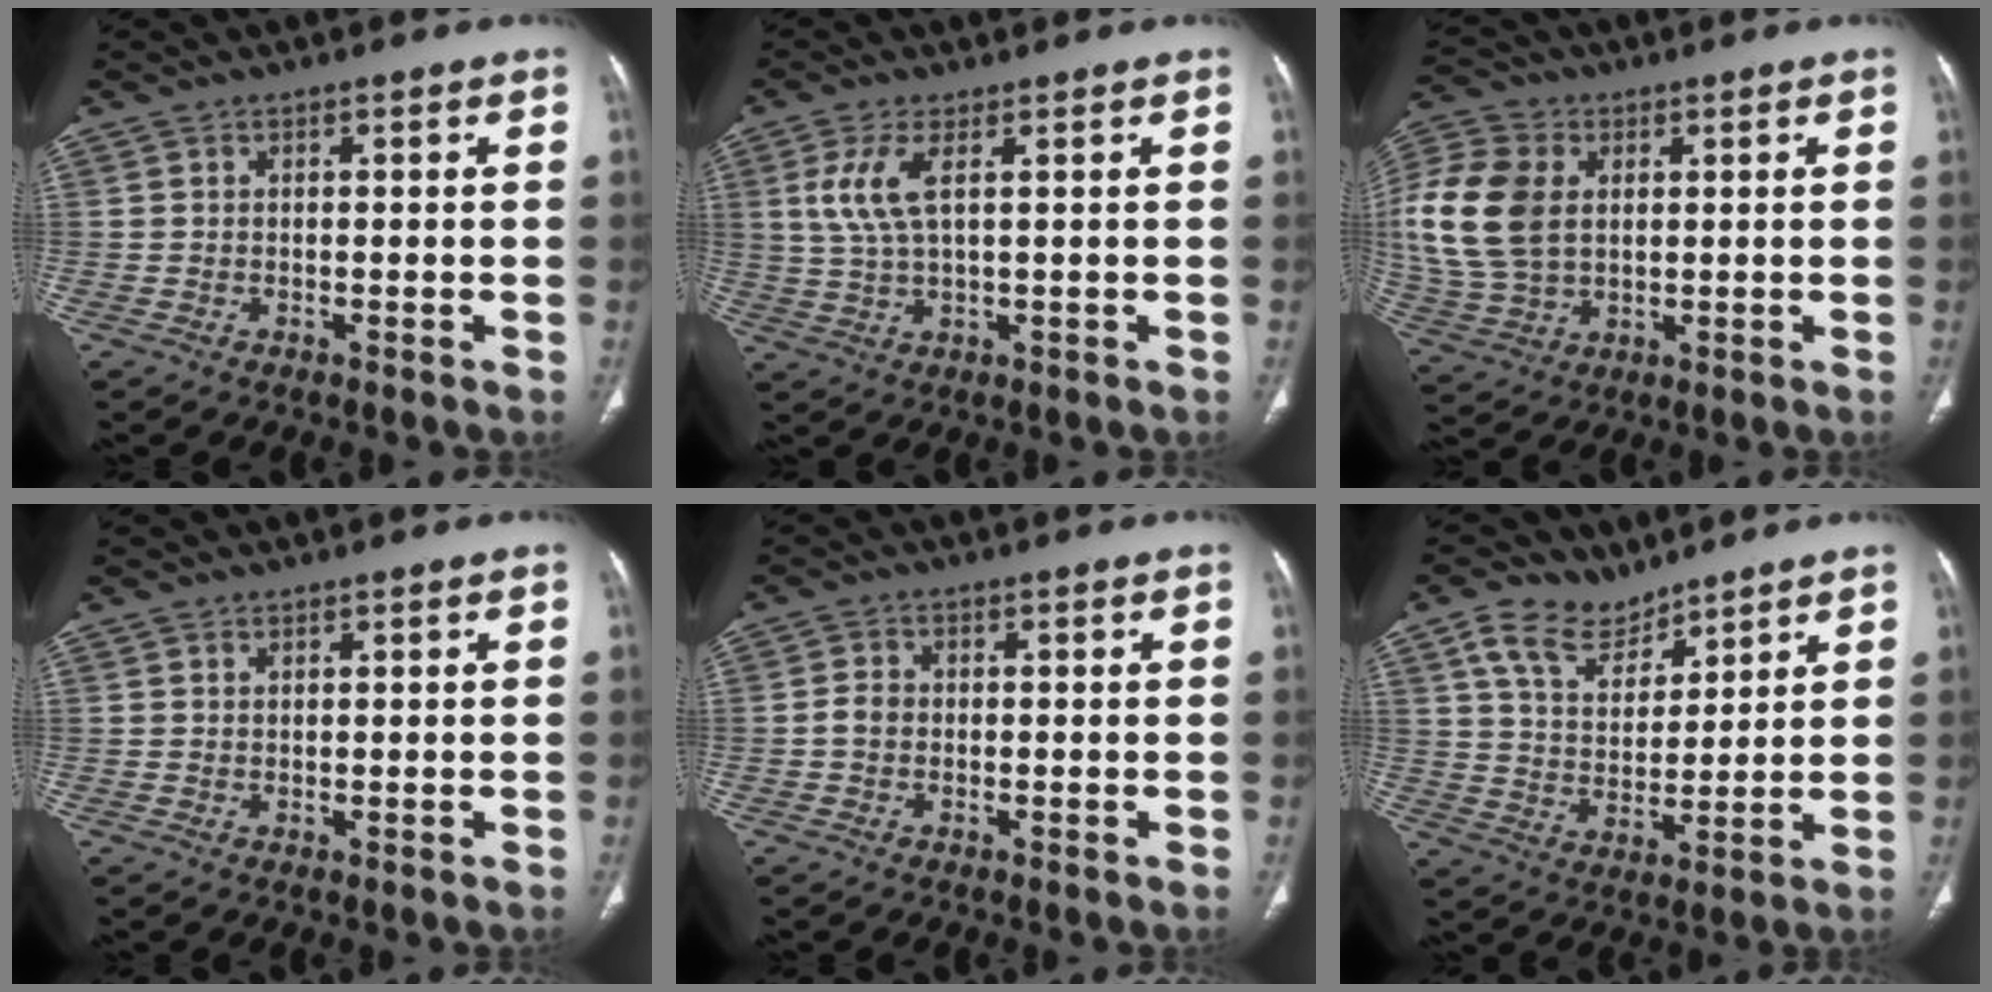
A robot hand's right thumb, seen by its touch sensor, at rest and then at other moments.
{"total": 6.7, "force": [2.1, 2.1, 6.0], "torque": [-0.151, -0.005, 0.051]}
{"total": 17.6, "force": [2.9, 12.4, 12.2], "torque": [-0.281, -0.001, 0.061]}
{"total": 0.5, "force": [0.5, 0.2, 0.0], "torque": [-0.001, -0.004, 0.008]}
{"total": 2.1, "force": [-0.3, 1.7, 1.2], "torque": [-0.019, 0.007, -0.007]}
{"total": 9.7, "force": [6.9, 5.7, 3.8], "torque": [-0.051, -0.035, 0.137]}